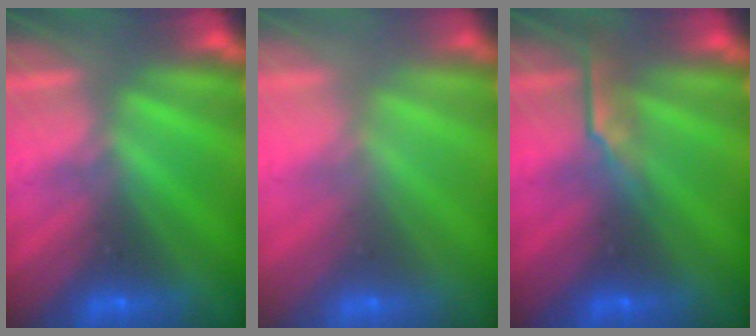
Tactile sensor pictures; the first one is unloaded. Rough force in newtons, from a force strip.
{"total": 2.4}
{"total": 2.7}